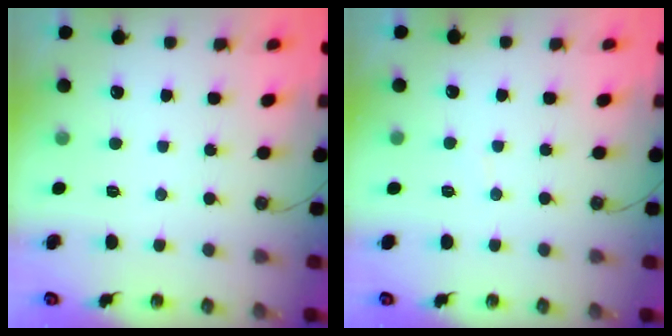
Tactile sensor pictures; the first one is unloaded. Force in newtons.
{"total": 2.9, "press": 2.9, "slide": 0.2}